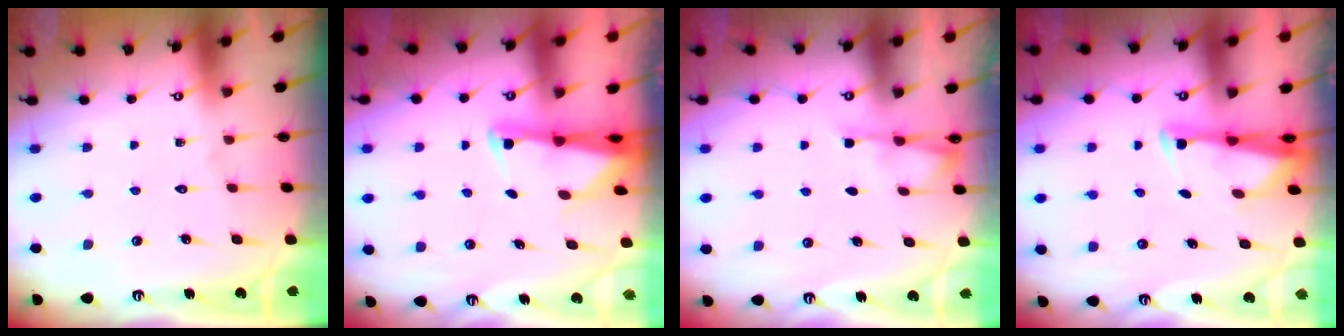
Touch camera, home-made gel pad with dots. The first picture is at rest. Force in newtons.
{"total": 2.5, "press": 2.5, "slide": 0.5}
{"total": 2.6, "press": 2.6, "slide": 0.5}
{"total": 2.9, "press": 2.8, "slide": 0.7}